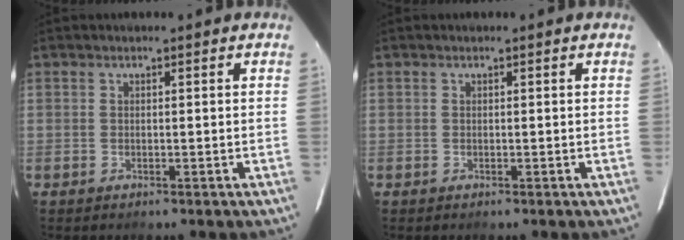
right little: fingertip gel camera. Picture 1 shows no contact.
{"total": 0.0}